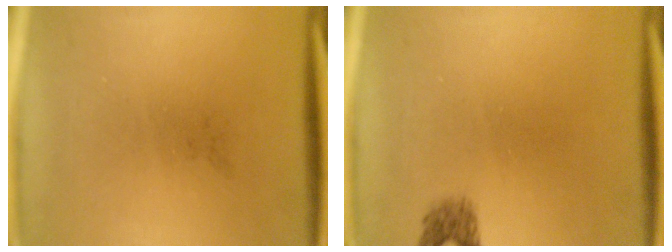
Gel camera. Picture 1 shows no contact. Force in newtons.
{"total": 1.6}